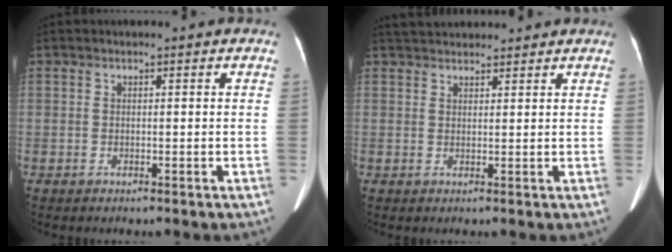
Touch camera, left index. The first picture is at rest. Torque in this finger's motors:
{"motor_torque": [0.89, -1.19, 0.31, 0.01]}